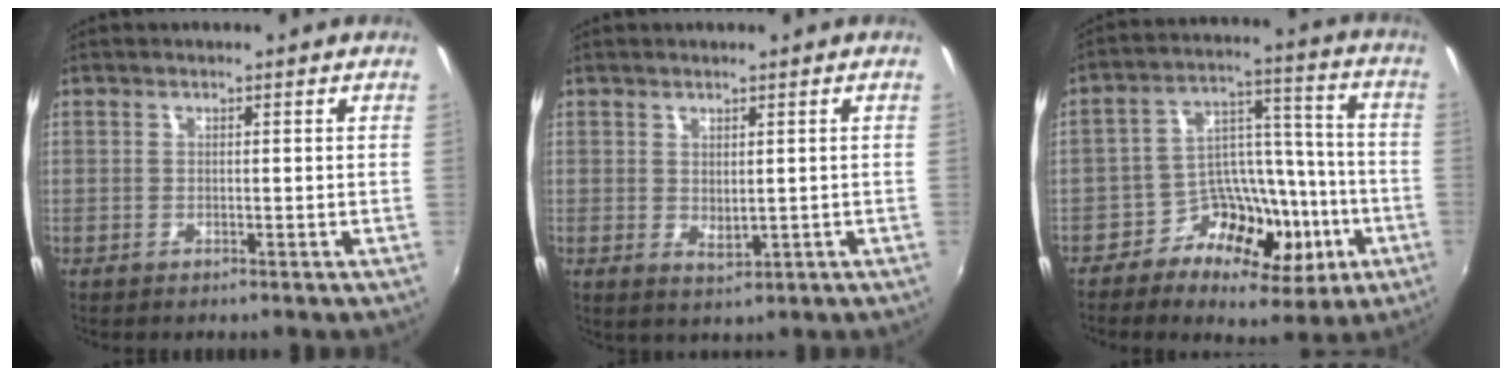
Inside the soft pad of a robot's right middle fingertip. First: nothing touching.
{"total": 1.9, "force": [0.9, 0.9, 1.4], "torque": [-0.016, -0.006, 0.018]}
{"total": 14.3, "force": [-6.6, 10.1, 7.6], "torque": [-0.134, 0.033, -0.101]}